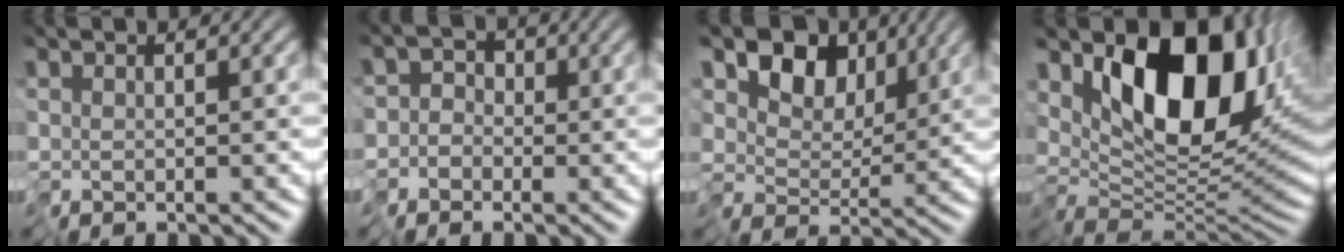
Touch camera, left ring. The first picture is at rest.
{"total": 3.2, "force": [-2.1, 2.4, 0.3], "torque": [0.023, 0.011, -0.049]}
{"total": 6.5, "force": [3.2, 4.2, 3.8], "torque": [-0.064, -0.003, 0.042]}
{"total": 11.5, "force": [4.1, 5.9, 8.9], "torque": [-0.128, -0.011, 0.072]}